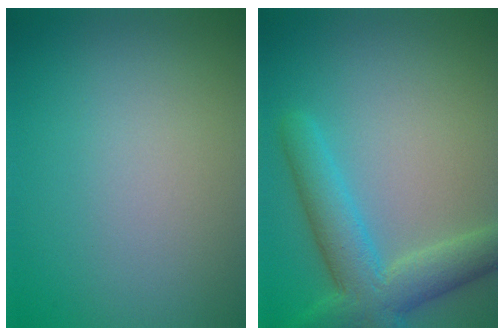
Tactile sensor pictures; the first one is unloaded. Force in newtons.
{"total": 5.9, "press": 5.9, "slide": 0.3}